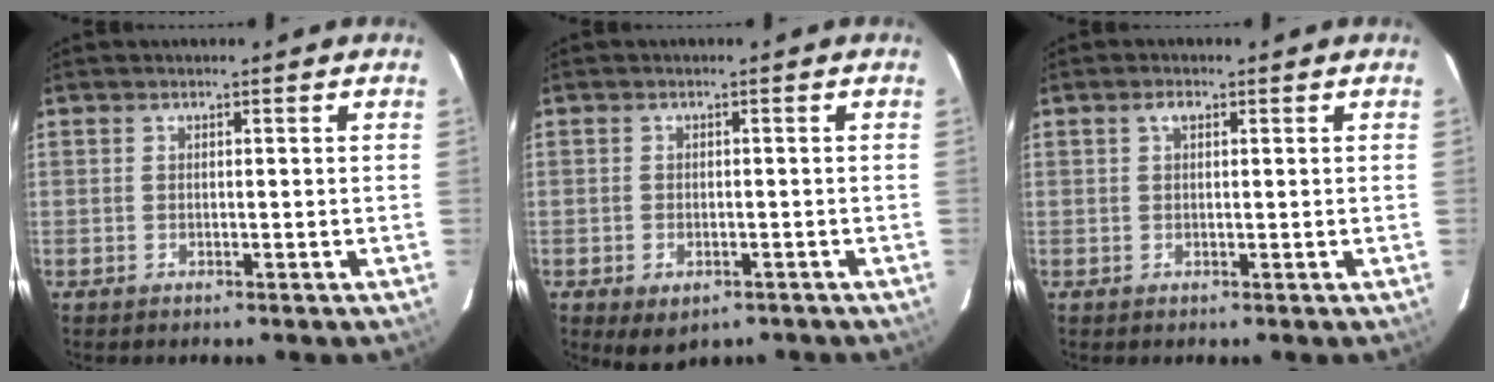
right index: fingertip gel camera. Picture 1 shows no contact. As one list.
[{"total": 4.5, "force": [-2.3, 2.8, 2.6], "torque": [-0.049, -0.013, -0.025]}, {"total": 1.4, "force": [0.6, 0.8, 1.1], "torque": [-0.020, 0.006, 0.009]}]